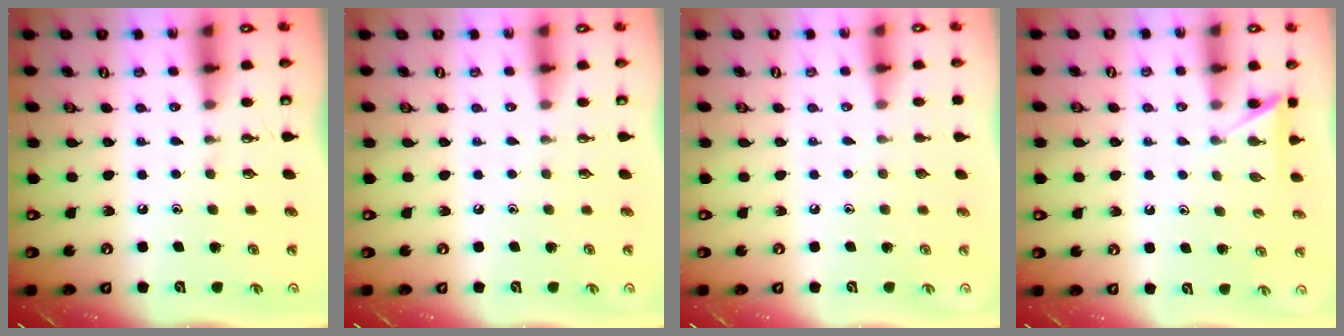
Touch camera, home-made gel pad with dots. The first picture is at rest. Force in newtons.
{"total": 0.0}
{"total": 0.0}
{"total": 3.7, "press": 3.7, "slide": 0.3}